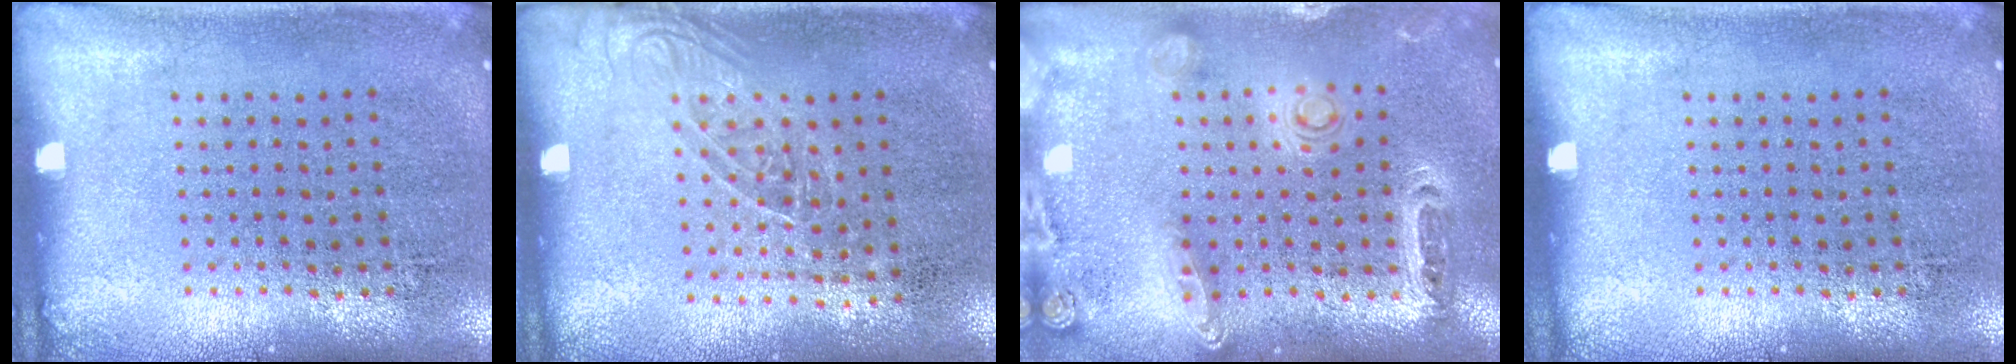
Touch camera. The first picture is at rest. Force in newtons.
{"total": 1.2, "press": 1.1, "slide": 0.7}
{"total": 1.4, "press": 1.3, "slide": 0.4}
{"total": 0.0}